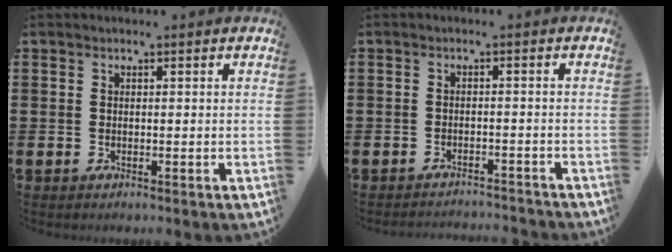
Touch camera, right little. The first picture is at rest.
{"total": 1.7, "force": [-1.7, -0.1, -0.1], "torque": [-0.002, 0.004, -0.036]}